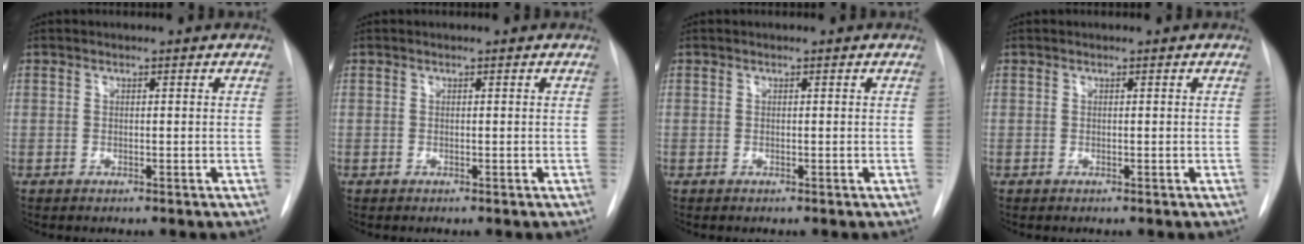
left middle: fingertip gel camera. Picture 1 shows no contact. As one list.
[{"total": 0.0}, {"total": 0.0}, {"total": 0.0}]